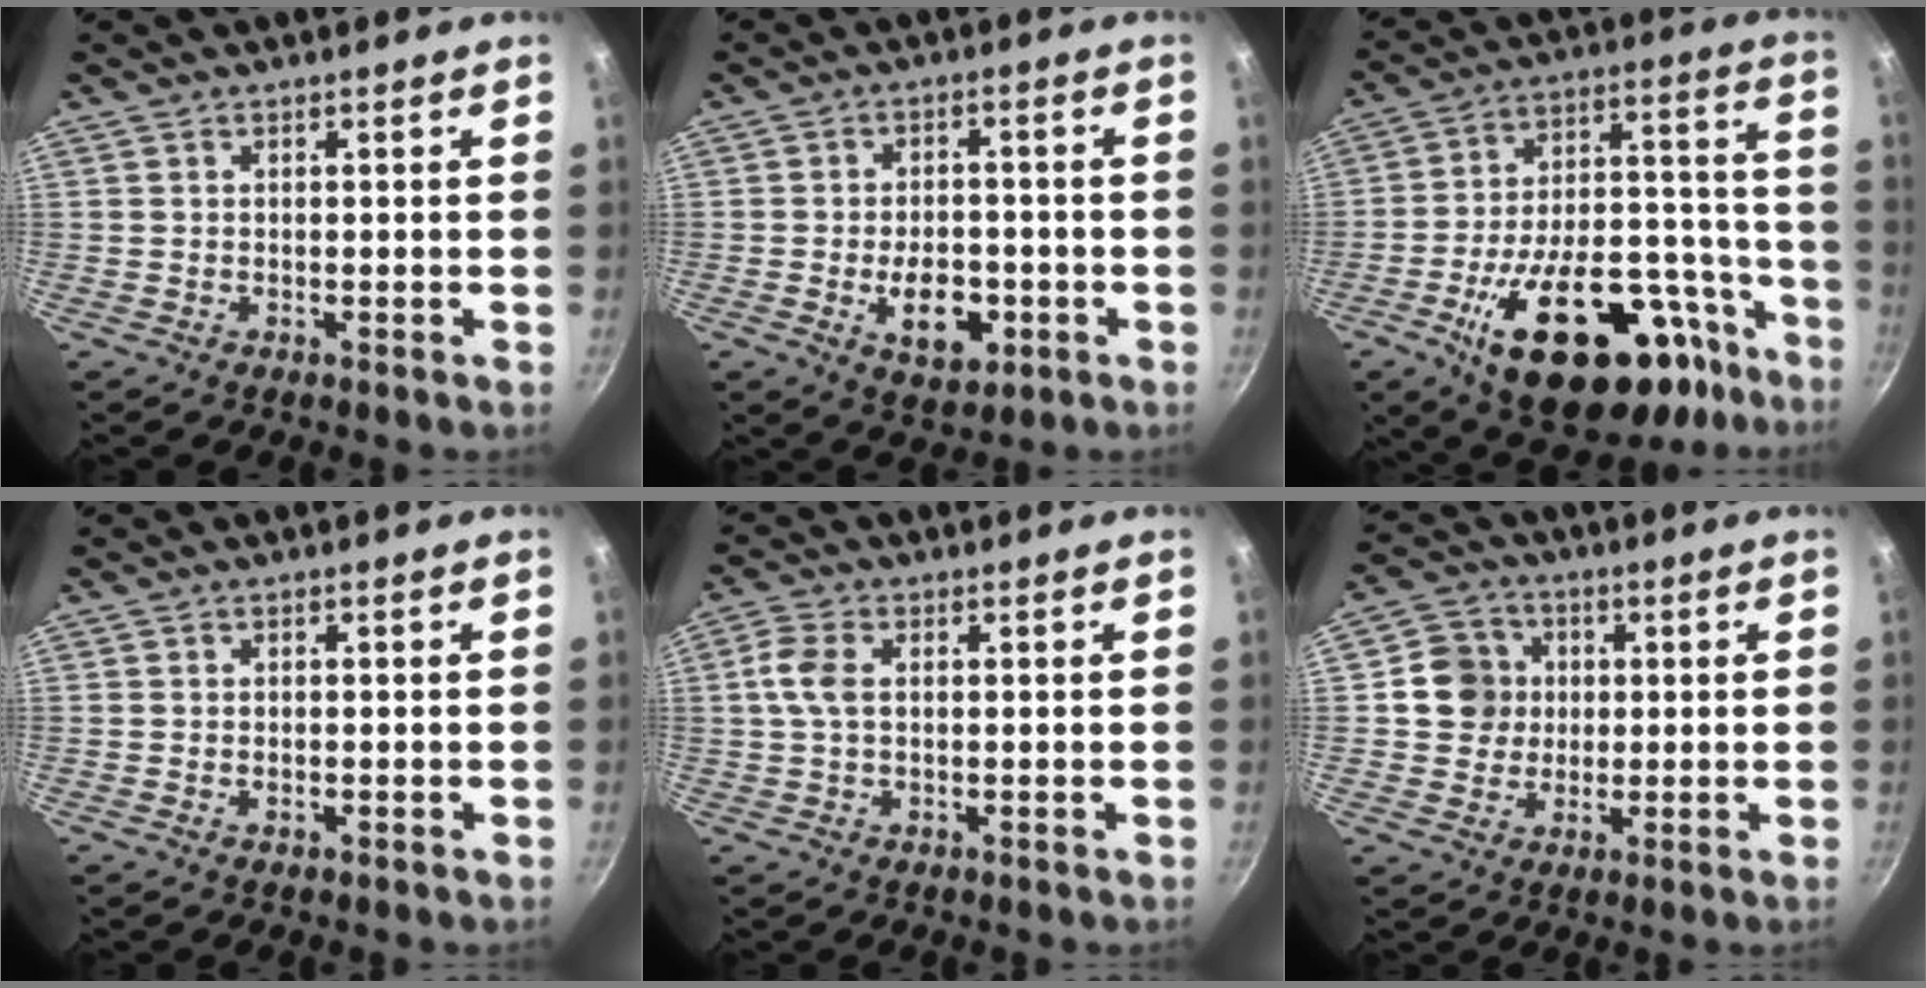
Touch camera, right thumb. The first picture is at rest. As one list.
[{"total": 9.0, "force": [-2.7, 5.6, 6.6], "torque": [-0.076, 0.008, -0.035]}, {"total": 31.3, "force": [-16.4, 15.8, 21.5], "torque": [-0.267, 0.097, -0.233]}, {"total": 0.7, "force": [-0.3, 0.4, 0.5], "torque": [-0.008, 0.002, -0.006]}, {"total": 4.7, "force": [0.6, 2.7, 3.7], "torque": [-0.084, 0.011, 0.007]}, {"total": 8.1, "force": [0.9, 7.6, 2.7], "torque": [-0.008, 0.012, 0.006]}]